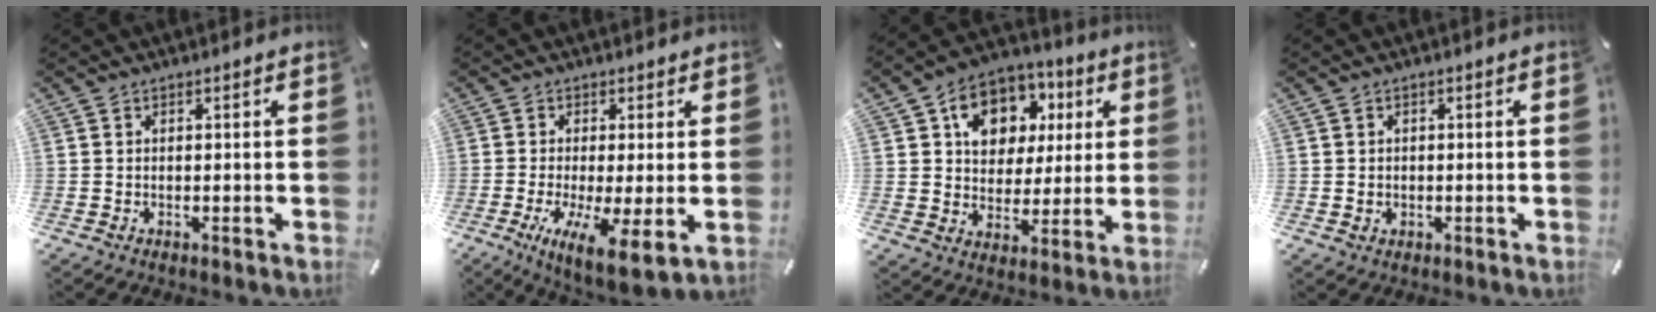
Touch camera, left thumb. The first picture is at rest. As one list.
[{"total": 8.7, "force": [-1.6, 1.6, 8.4], "torque": [-0.157, -0.022, -0.023]}, {"total": 12.1, "force": [4.2, 9.9, 5.4], "torque": [-0.093, -0.012, 0.080]}, {"total": 1.4, "force": [0.1, 1.4, 0.3], "torque": [-0.008, 0.007, -0.001]}]